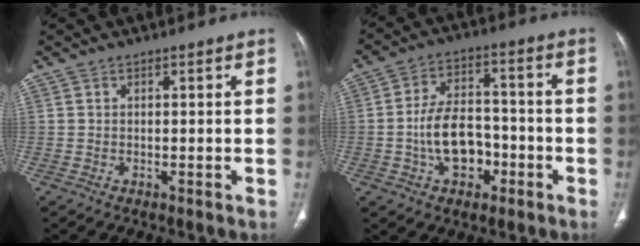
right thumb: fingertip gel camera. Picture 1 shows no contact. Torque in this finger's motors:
{"motor_torque": [3.70, 1.30, 1.39, -1.40, 0.28]}